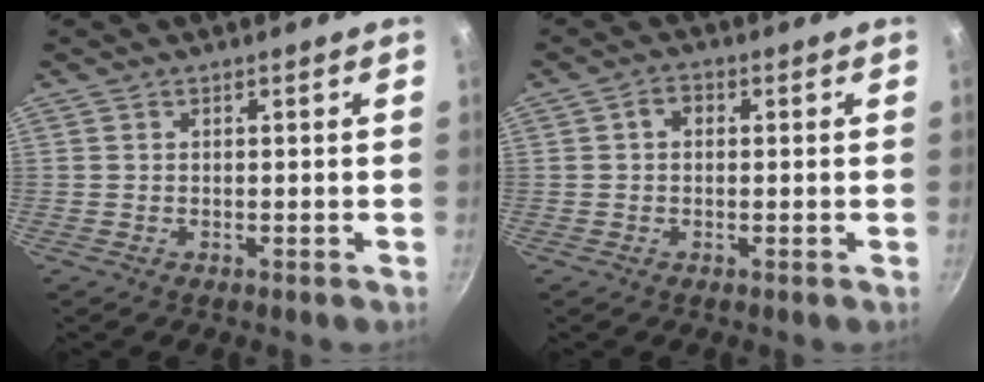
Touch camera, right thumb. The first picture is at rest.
{"total": 4.8, "force": [1.0, 3.4, 3.3], "torque": [-0.039, 0.011, 0.009]}